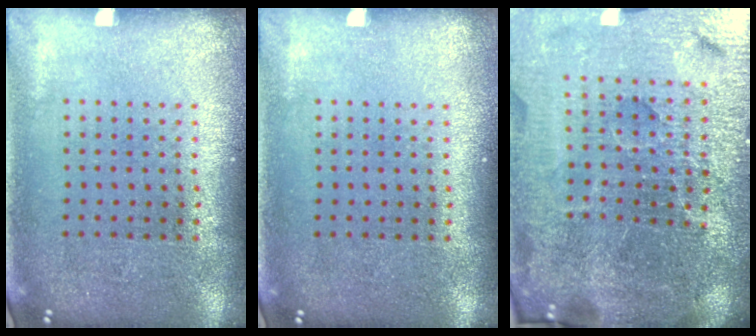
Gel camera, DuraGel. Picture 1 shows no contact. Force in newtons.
{"total": 0.0}
{"total": 5.8, "press": 5.3, "slide": 2.4}